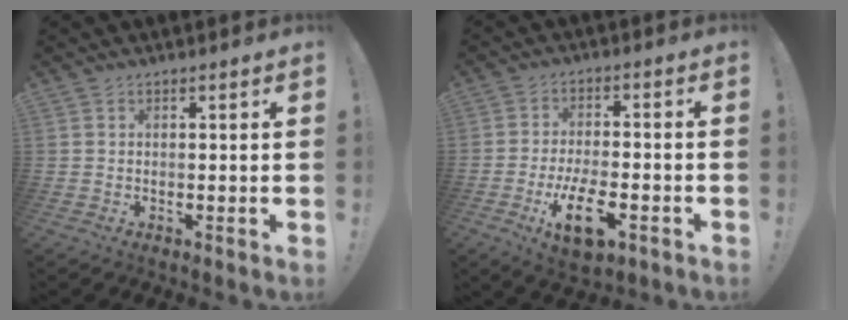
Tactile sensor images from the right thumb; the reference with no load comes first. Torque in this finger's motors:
{"motor_torque": [0.89, 0.49, 1.41, -1.36, 0.34]}